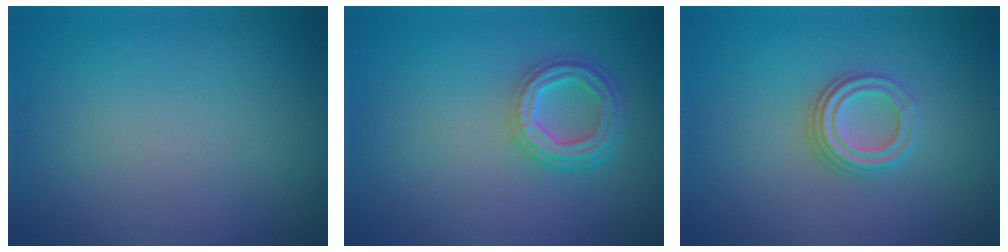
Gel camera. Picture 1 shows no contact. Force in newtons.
{"total": 4.2, "press": 3.3, "slide": 2.7}
{"total": 2.9, "press": 2.2, "slide": 1.9}